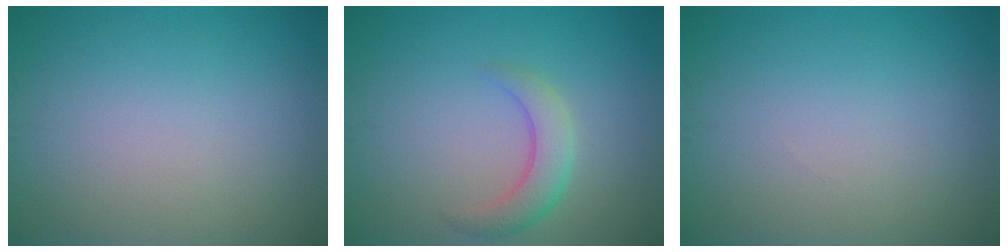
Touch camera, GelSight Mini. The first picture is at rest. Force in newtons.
{"total": 2.9, "press": 2.9, "slide": 0.1}
{"total": 0.0}